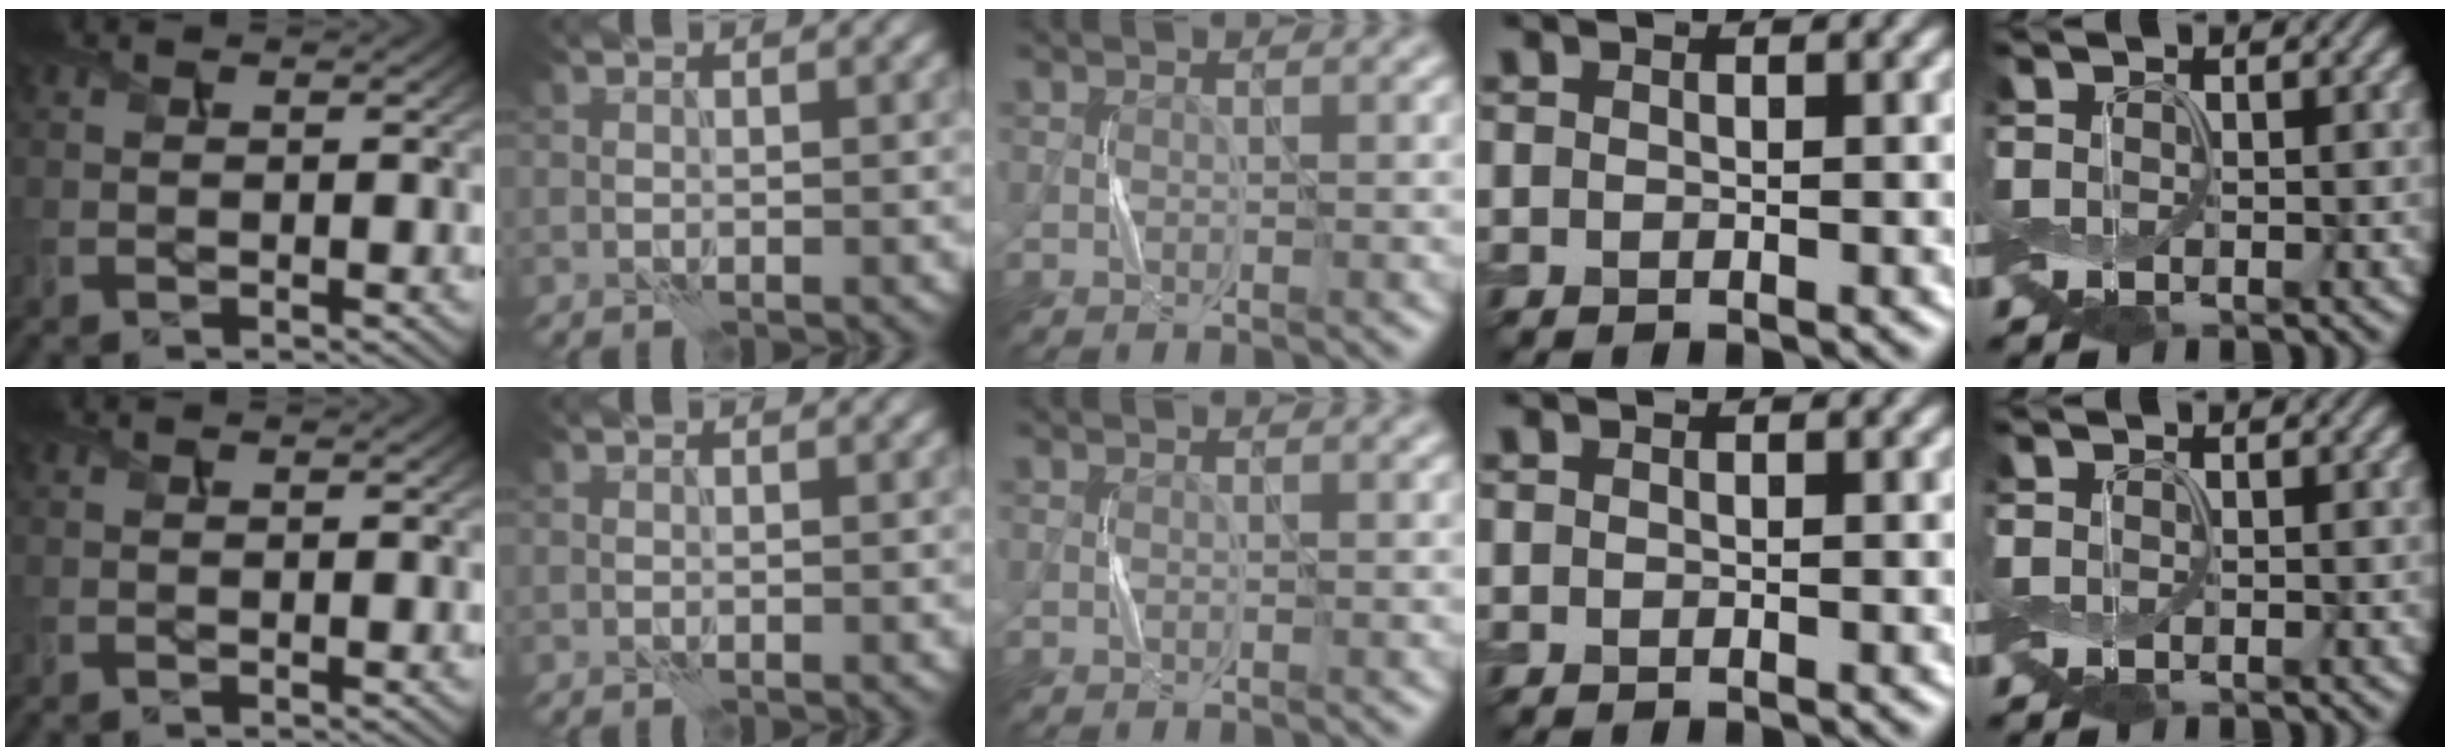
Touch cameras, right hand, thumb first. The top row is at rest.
{}